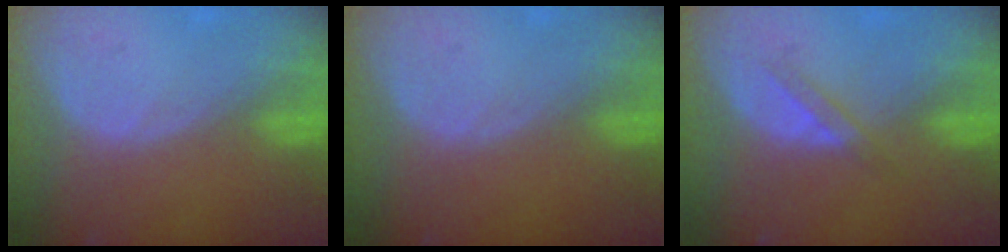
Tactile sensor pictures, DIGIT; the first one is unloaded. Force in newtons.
{"total": 0.0}
{"total": 2.6, "press": 2.4, "slide": 1.0}